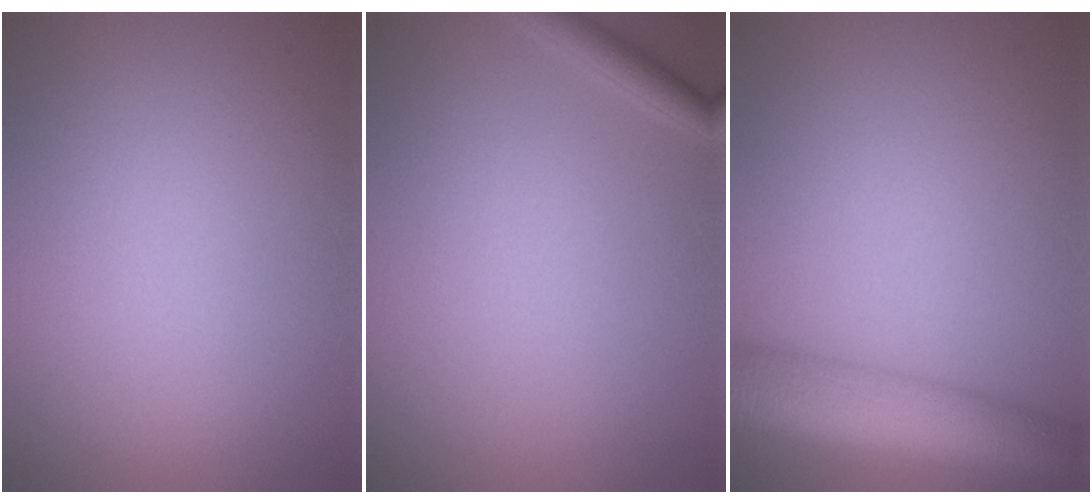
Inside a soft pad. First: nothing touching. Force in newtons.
{"total": 1.4, "press": 1.4, "slide": 0.1}
{"total": 8.2, "press": 8.2, "slide": 0.4}